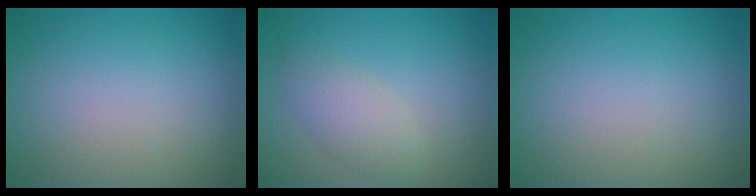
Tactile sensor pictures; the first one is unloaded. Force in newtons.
{"total": 2.4, "press": 2.4, "slide": 0.1}
{"total": 0.0}